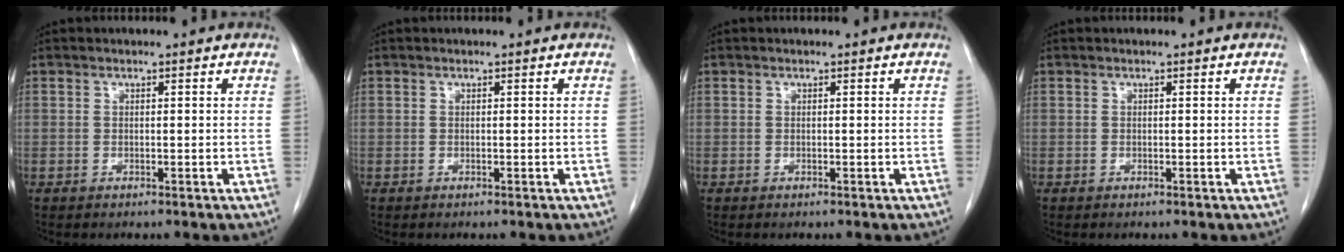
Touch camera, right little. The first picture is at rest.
{"total": 0.0}
{"total": 0.0}
{"total": 0.0}